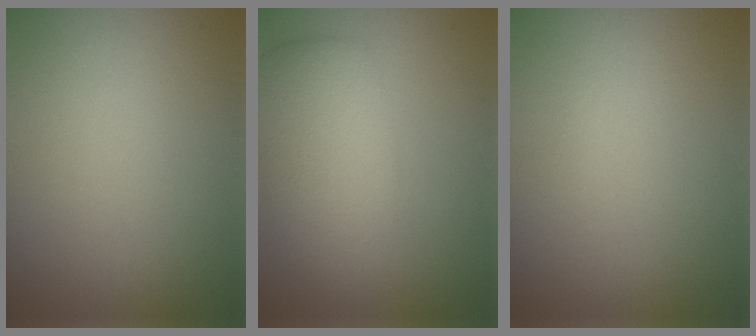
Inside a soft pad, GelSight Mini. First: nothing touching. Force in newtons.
{"total": 6.0, "press": 6.0, "slide": 0.4}
{"total": 0.0}